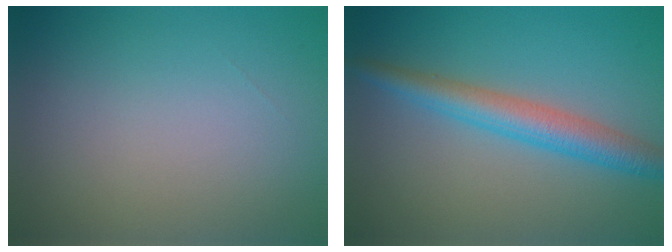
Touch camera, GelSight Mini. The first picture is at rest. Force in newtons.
{"total": 4.2, "press": 4.2, "slide": 0.1}